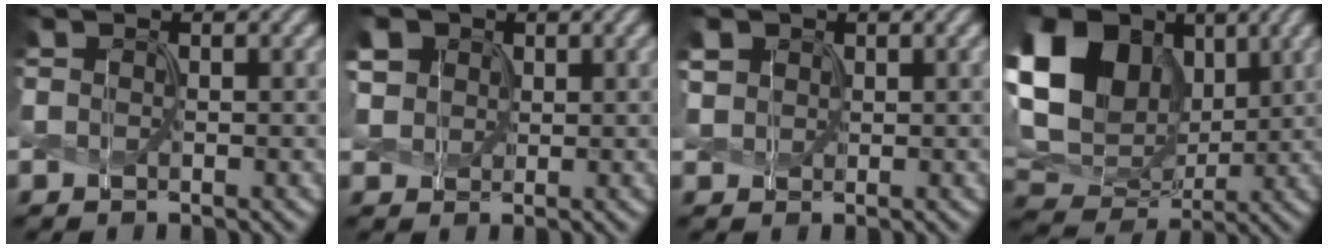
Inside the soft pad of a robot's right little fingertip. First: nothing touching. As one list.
[{"total": 4.5, "force": [2.0, 3.5, 2.0], "torque": [-0.081, 0.014, 0.043]}, {"total": 1.9, "force": [0.9, 1.5, 0.6], "torque": [-0.023, 0.003, 0.019]}, {"total": 16.7, "force": [5.1, 12.4, 9.9], "torque": [-0.240, 0.043, 0.084]}]